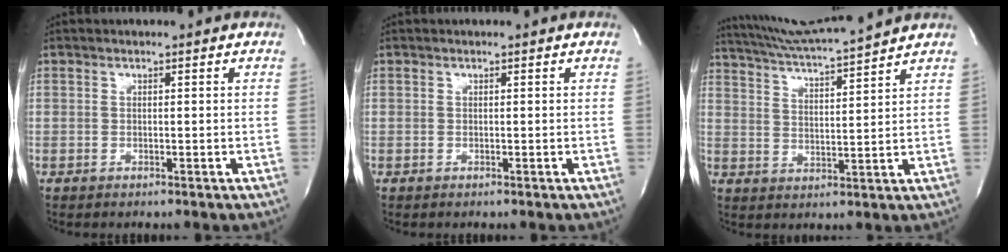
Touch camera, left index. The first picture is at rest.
{"total": 0.0}
{"total": 12.4, "force": [11.3, -1.7, 4.7], "torque": [-0.092, 0.002, 0.184]}